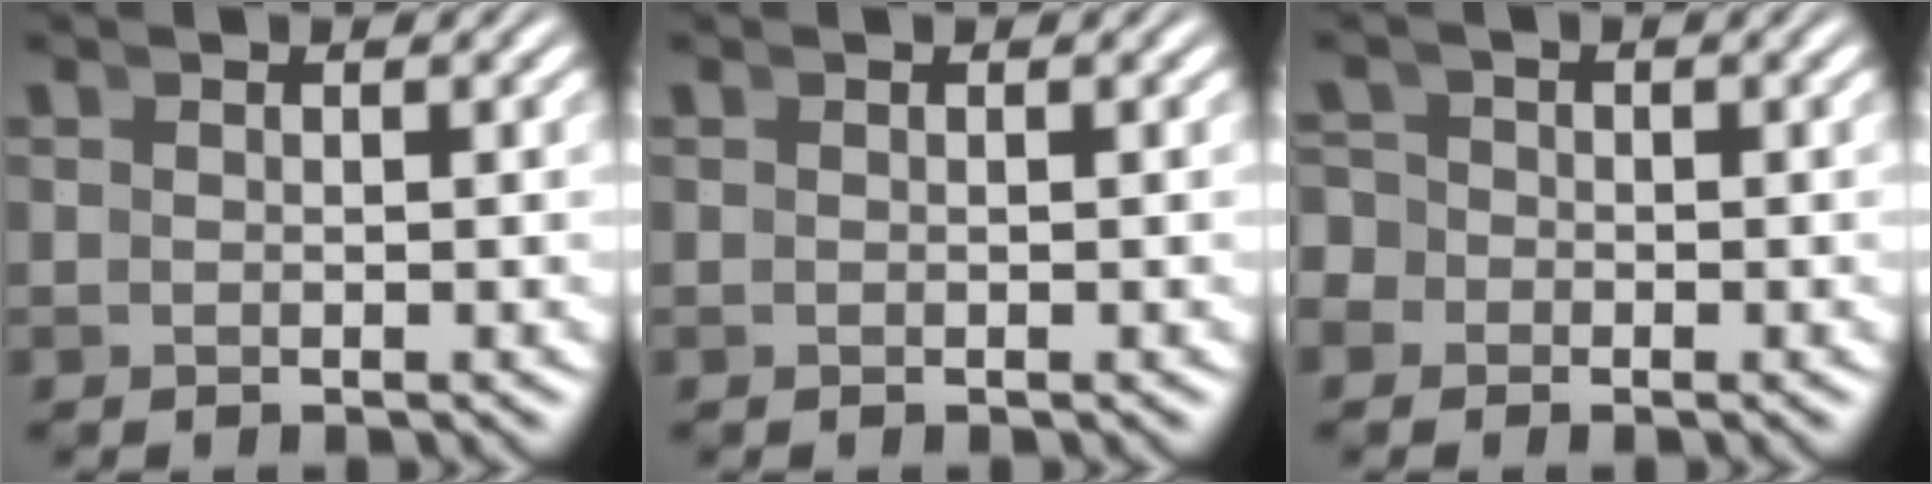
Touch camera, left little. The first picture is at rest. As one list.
[{"total": 0.0}, {"total": 3.3, "force": [-1.1, 3.0, 0.7], "torque": [-0.015, -0.008, -0.026]}]